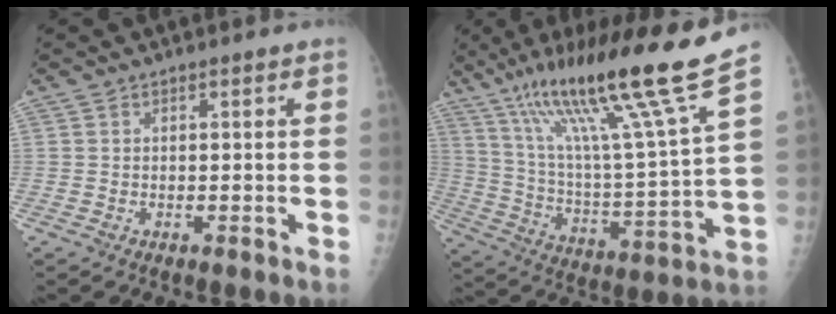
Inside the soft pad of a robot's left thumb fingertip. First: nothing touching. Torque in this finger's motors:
{"motor_torque": [0.57, 0.31, 1.46, -1.31, 0.50]}